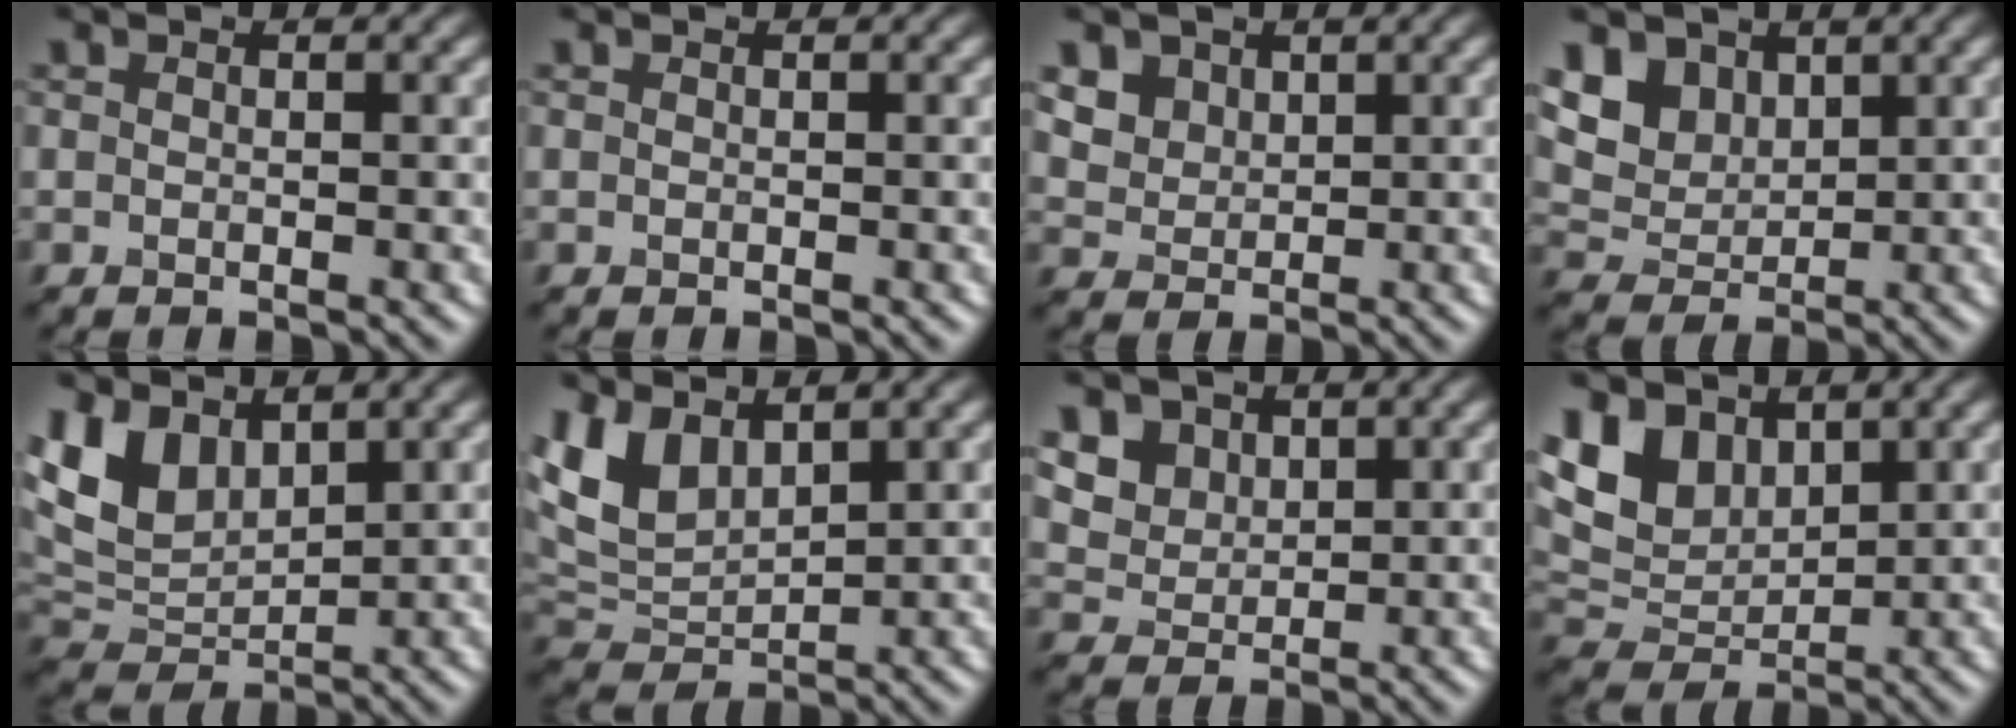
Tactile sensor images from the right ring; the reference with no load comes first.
{"total": 0.0}
{"total": 3.3, "force": [2.3, 2.3, 0.6], "torque": [-0.065, 0.004, 0.074]}
{"total": 5.6, "force": [3.5, 3.8, 2.1], "torque": [-0.092, 0.003, 0.094]}
{"total": 4.3, "force": [2.6, 2.6, 2.3], "torque": [-0.072, 0.000, 0.079]}
{"total": 4.1, "force": [2.6, 2.1, 2.4], "torque": [-0.077, 0.003, 0.078]}
{"total": 4.4, "force": [2.9, 3.1, 1.1], "torque": [-0.074, 0.006, 0.085]}
{"total": 4.3, "force": [2.7, 2.8, 1.9], "torque": [-0.066, 0.002, 0.075]}